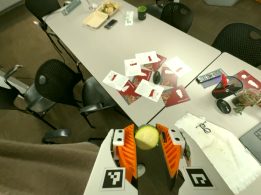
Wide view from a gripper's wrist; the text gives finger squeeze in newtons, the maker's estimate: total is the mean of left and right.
{"total": 13.2, "left": 13.6, "right": 12.8}